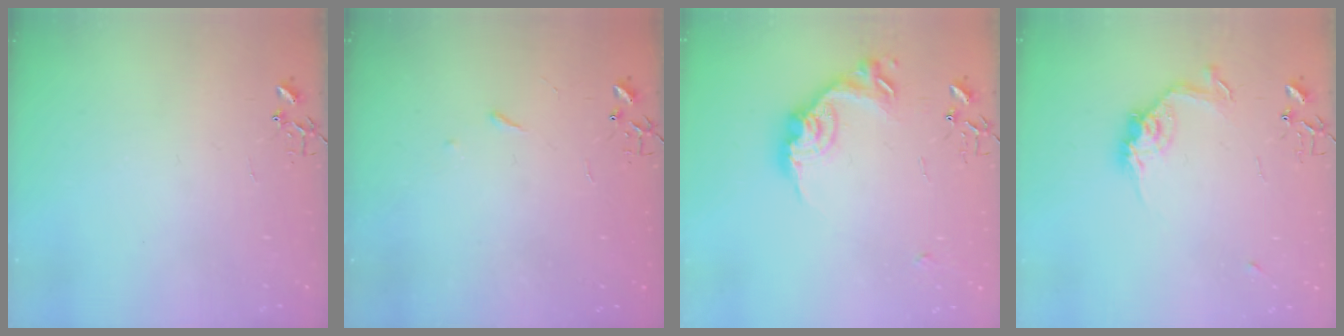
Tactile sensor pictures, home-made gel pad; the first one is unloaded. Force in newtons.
{"total": 2.9, "press": 2.8, "slide": 0.5}
{"total": 16.7, "press": 16.7, "slide": 0.9}
{"total": 10.9, "press": 10.9, "slide": 0.5}